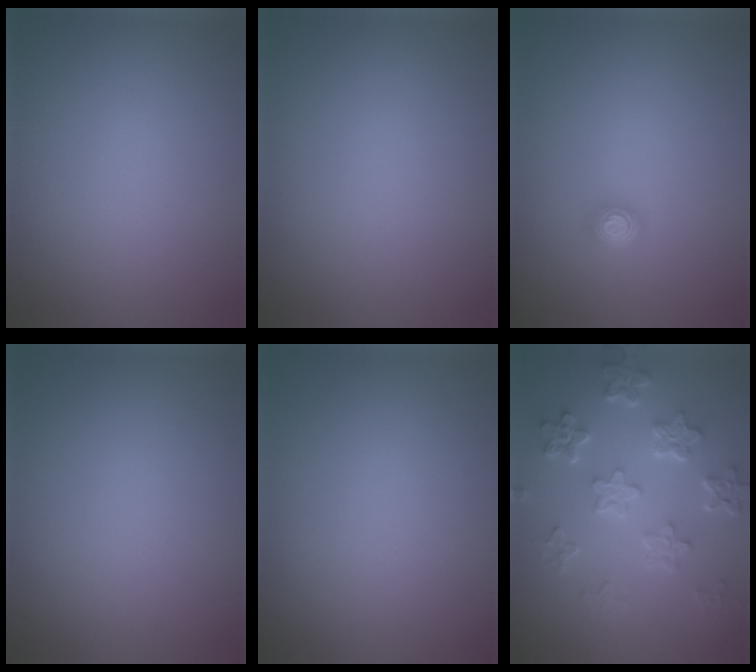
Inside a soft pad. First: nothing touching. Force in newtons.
{"total": 0.0}
{"total": 1.6, "press": 1.2, "slide": 1.2}
{"total": 0.0}
{"total": 0.0}
{"total": 5.4, "press": 4.1, "slide": 3.5}